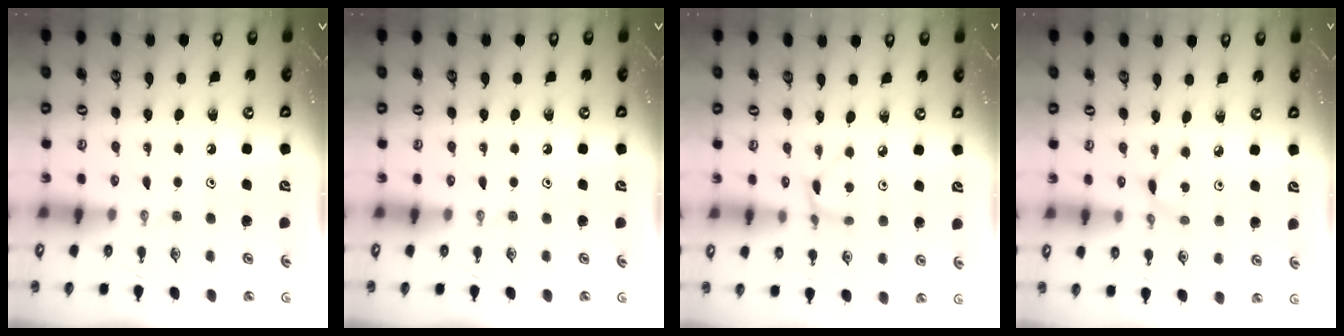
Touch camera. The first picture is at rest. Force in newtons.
{"total": 0.0}
{"total": 3.3, "press": 3.3, "slide": 0.4}
{"total": 3.9, "press": 3.9, "slide": 0.5}